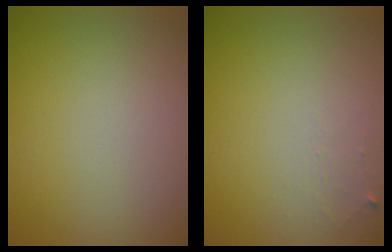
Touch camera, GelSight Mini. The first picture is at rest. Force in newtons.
{"total": 1.0, "press": 1.0, "slide": 0.1}